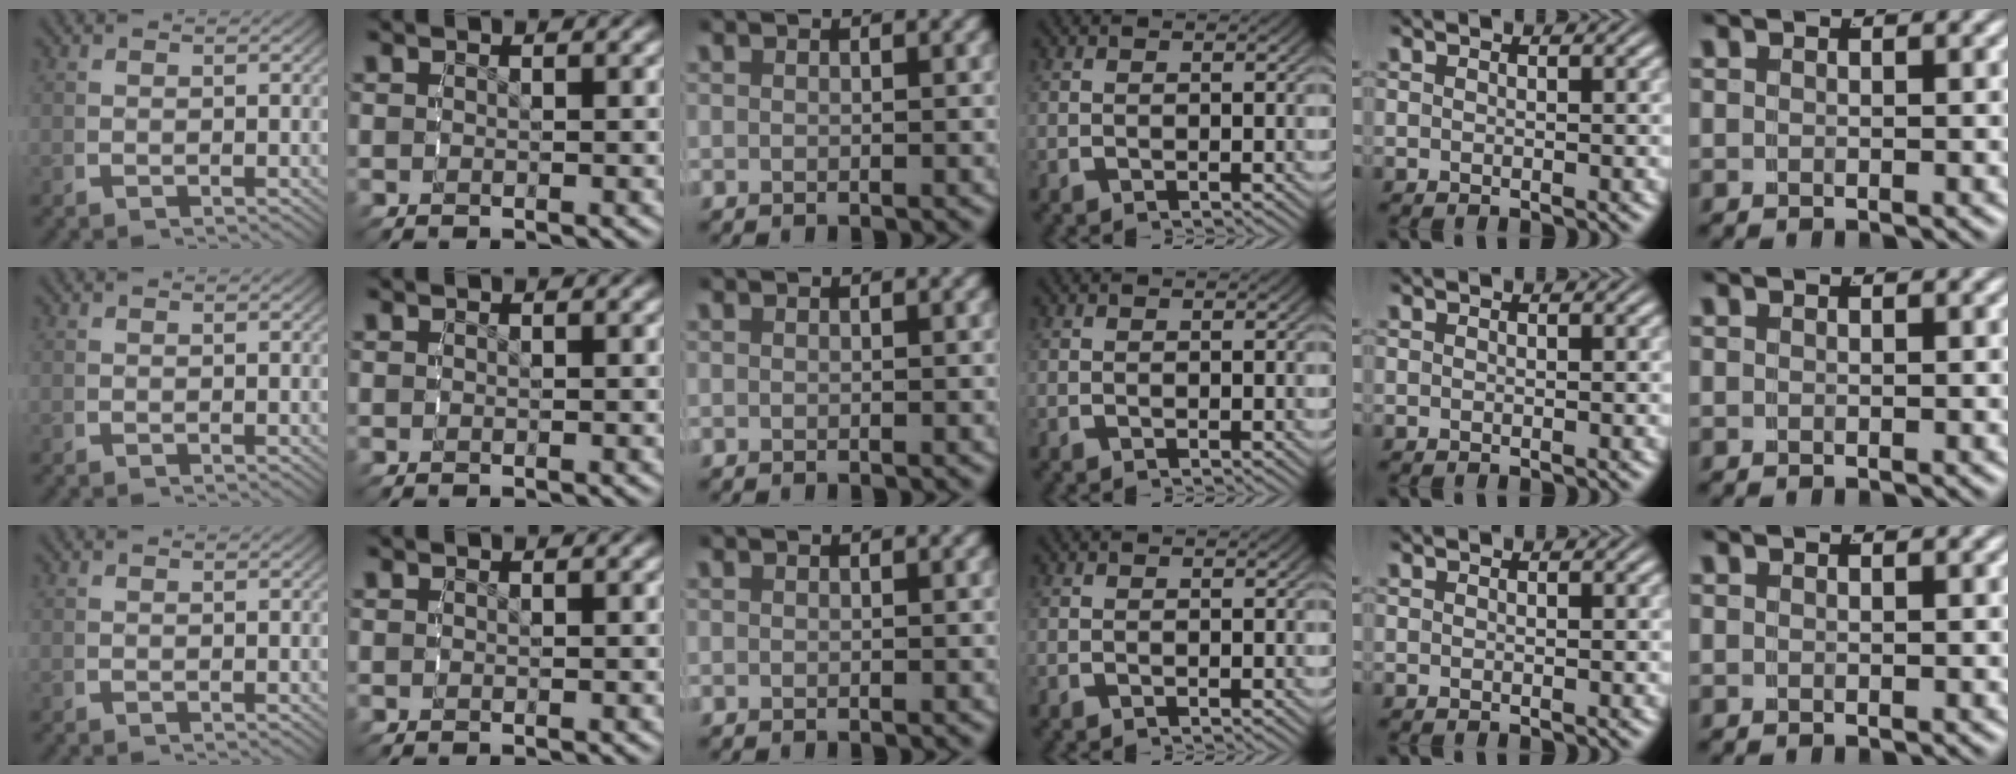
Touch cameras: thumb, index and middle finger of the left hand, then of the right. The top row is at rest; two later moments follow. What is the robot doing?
{"motion": "reach", "object": "photo album"}